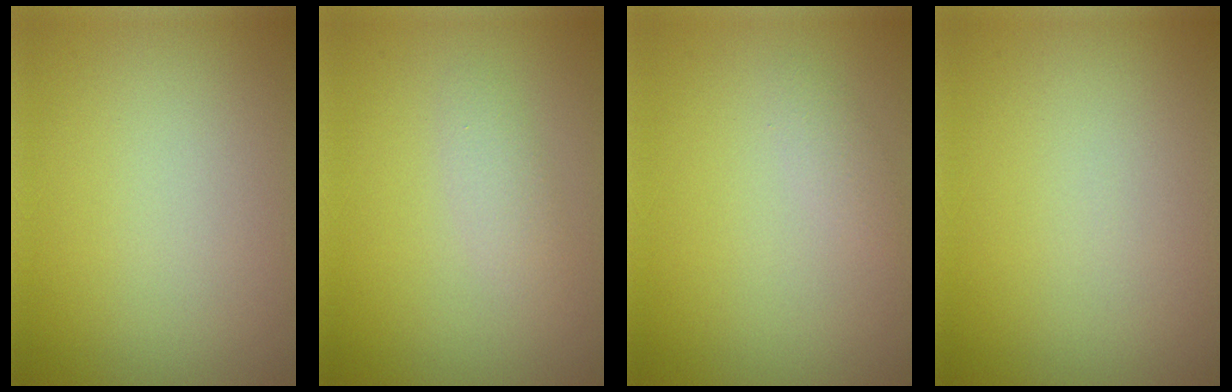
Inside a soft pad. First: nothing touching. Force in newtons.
{"total": 1.4, "press": 1.4, "slide": 0.1}
{"total": 0.9, "press": 0.9, "slide": 0.1}
{"total": 0.0}